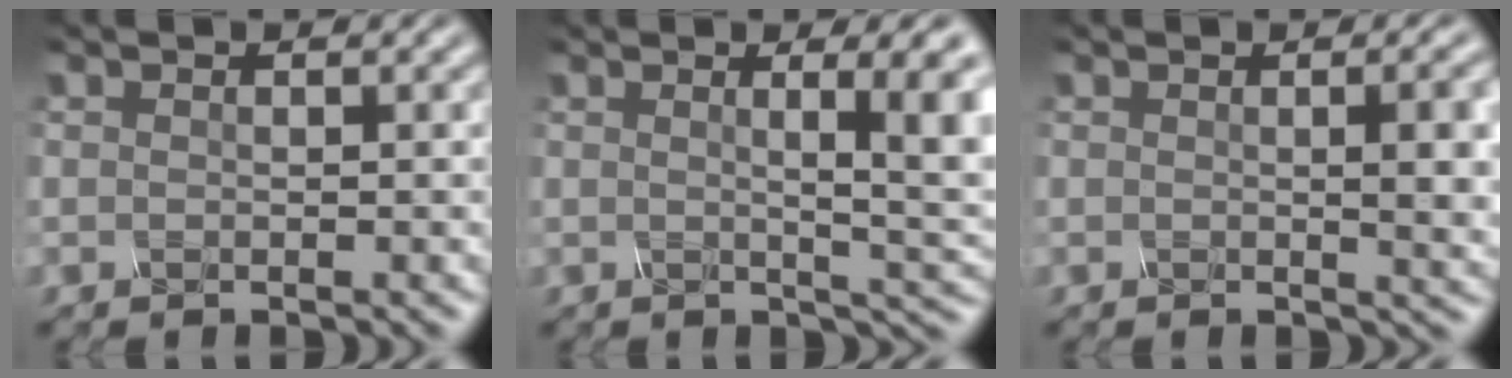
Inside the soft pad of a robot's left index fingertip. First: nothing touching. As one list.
[{"total": 7.3, "force": [1.1, 1.8, 7.0], "torque": [-0.068, 0.009, 0.014]}, {"total": 4.9, "force": [0.3, 1.5, 4.7], "torque": [-0.045, 0.006, 0.004]}]